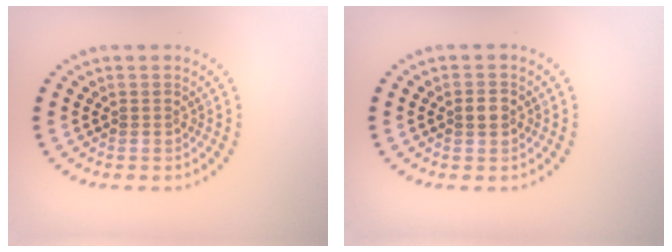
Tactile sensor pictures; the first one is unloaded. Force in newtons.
{"total": 1.6, "press": 1.6, "slide": 0.3}